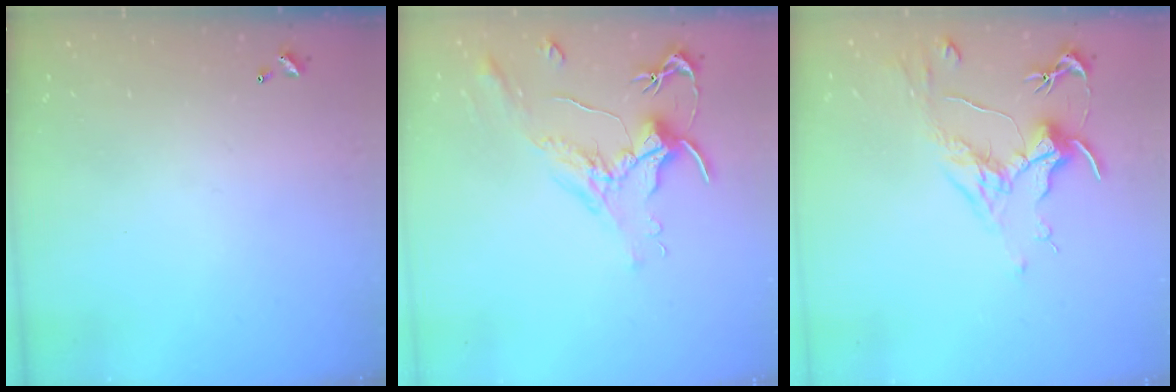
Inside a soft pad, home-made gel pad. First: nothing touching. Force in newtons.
{"total": 1.6, "press": 1.4, "slide": 0.7}
{"total": 1.7, "press": 1.5, "slide": 0.9}